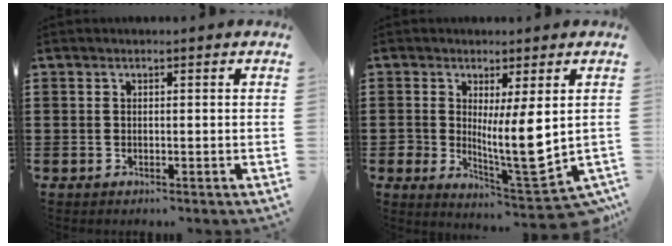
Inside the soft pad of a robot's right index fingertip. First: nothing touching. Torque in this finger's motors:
{"motor_torque": [2.14, 0.00, 0.42, 0.16]}